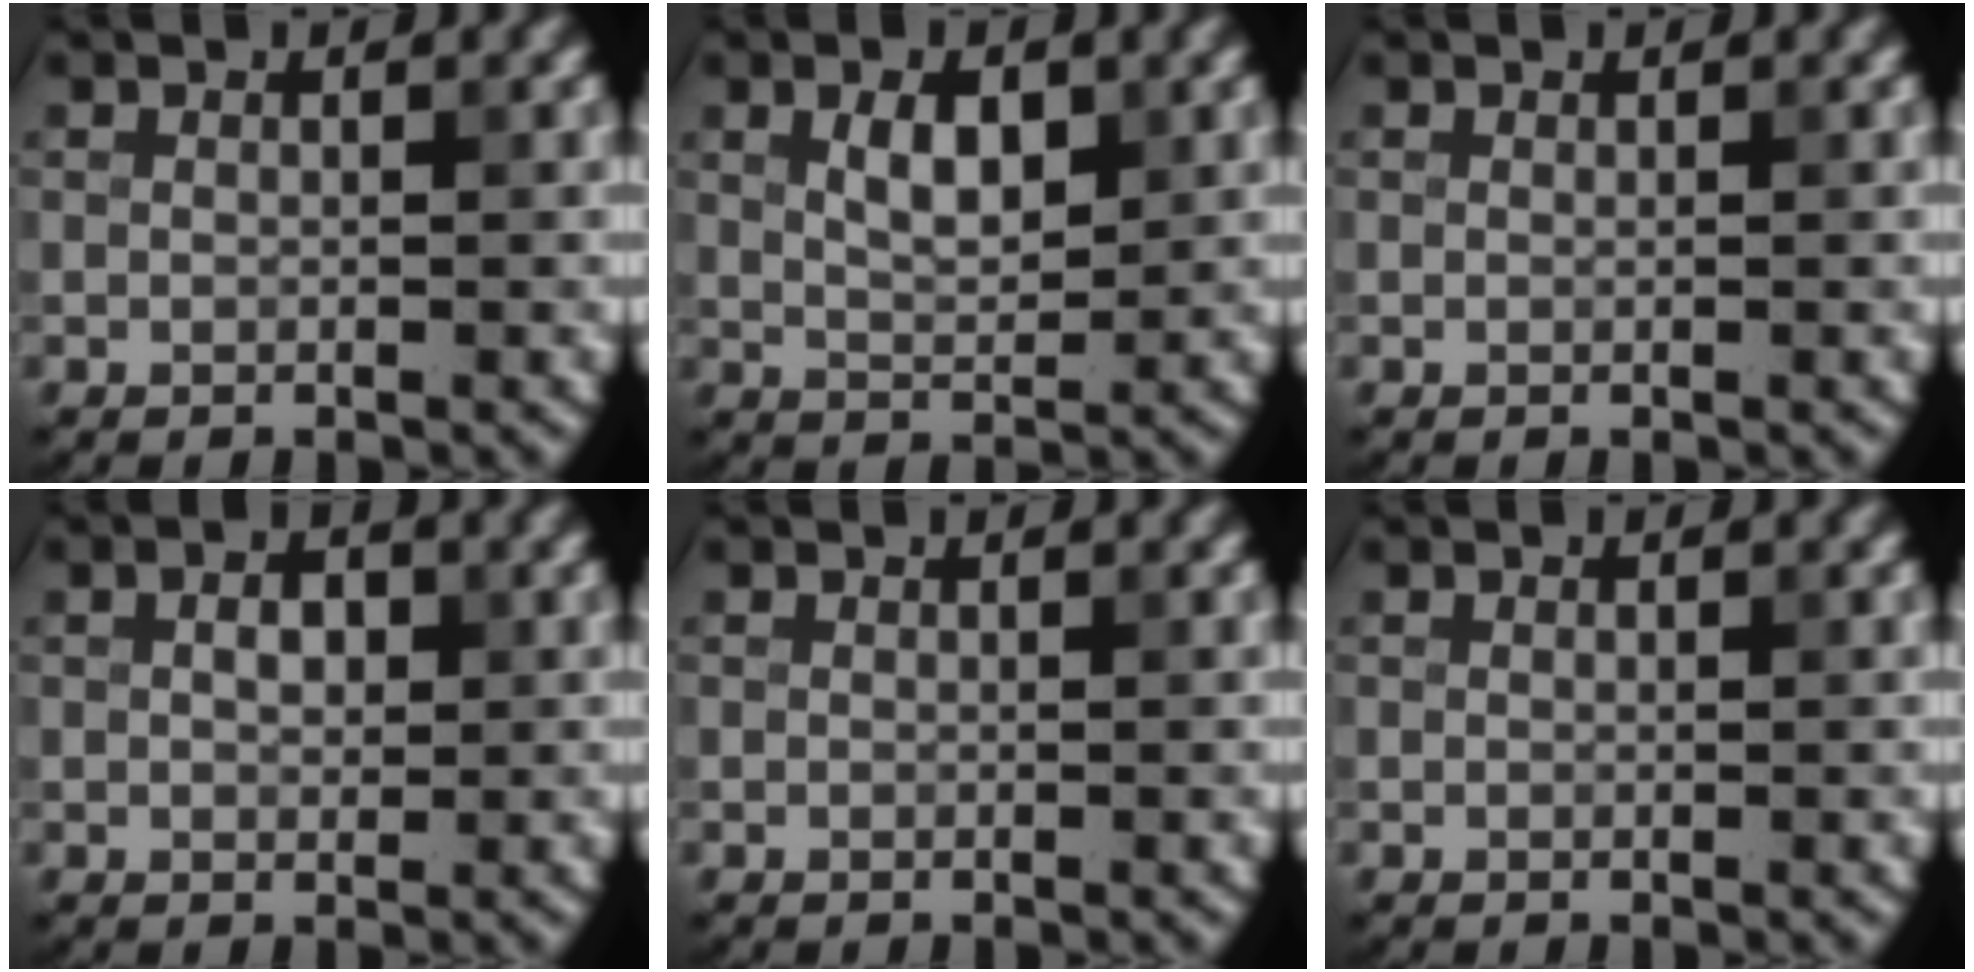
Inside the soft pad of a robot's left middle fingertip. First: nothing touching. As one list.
[{"total": 3.1, "force": [1.1, 1.5, 2.5], "torque": [-0.049, 0.001, 0.023]}, {"total": 0.0}, {"total": 1.9, "force": [0.3, 1.2, 1.4], "torque": [-0.026, 0.003, 0.002]}, {"total": 0.0}, {"total": 0.0}]